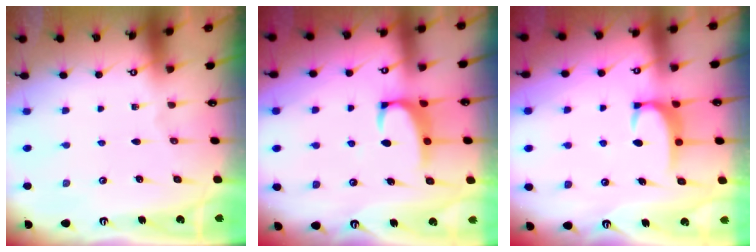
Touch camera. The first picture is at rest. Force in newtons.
{"total": 2.5, "press": 2.4, "slide": 0.7}
{"total": 2.8, "press": 2.8, "slide": 0.4}